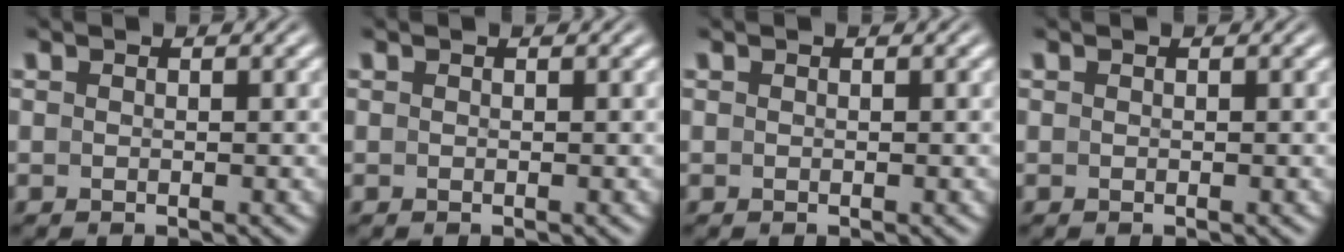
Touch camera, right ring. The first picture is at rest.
{"total": 0.0}
{"total": 0.0}
{"total": 0.0}